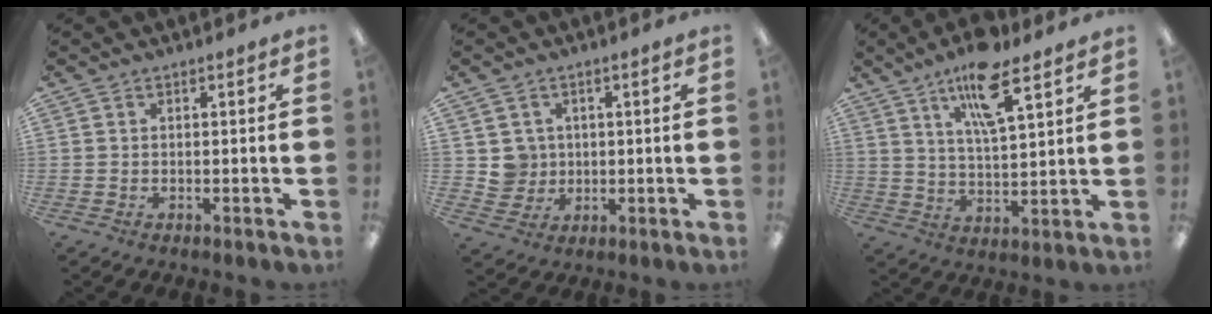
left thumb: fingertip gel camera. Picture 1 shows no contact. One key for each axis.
{"total": 4.7, "fx": 1.2, "fy": 4.6, "fz": 0.1, "tx": 0.004, "ty": -0.001, "tz": 0.020}
{"total": 13.1, "fx": 8.3, "fy": 3.8, "fz": 9.4, "tx": -0.158, "ty": -0.031, "tz": 0.139}